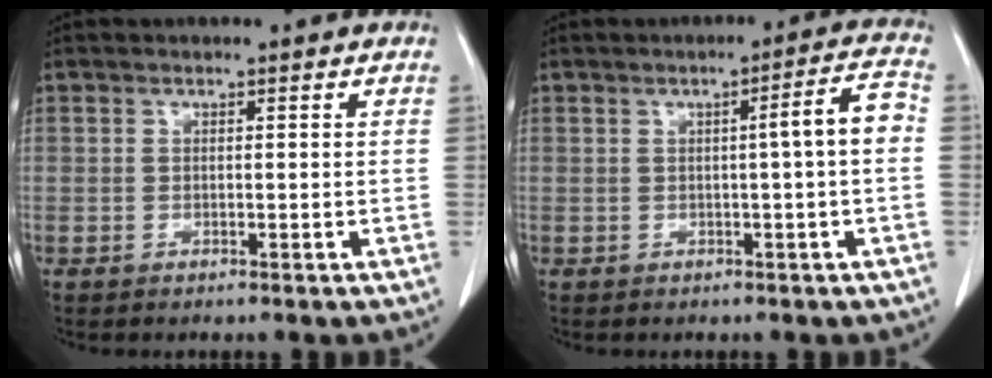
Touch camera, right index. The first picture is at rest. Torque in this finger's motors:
{"motor_torque": [0.72, -0.09, 0.19, 0.04]}